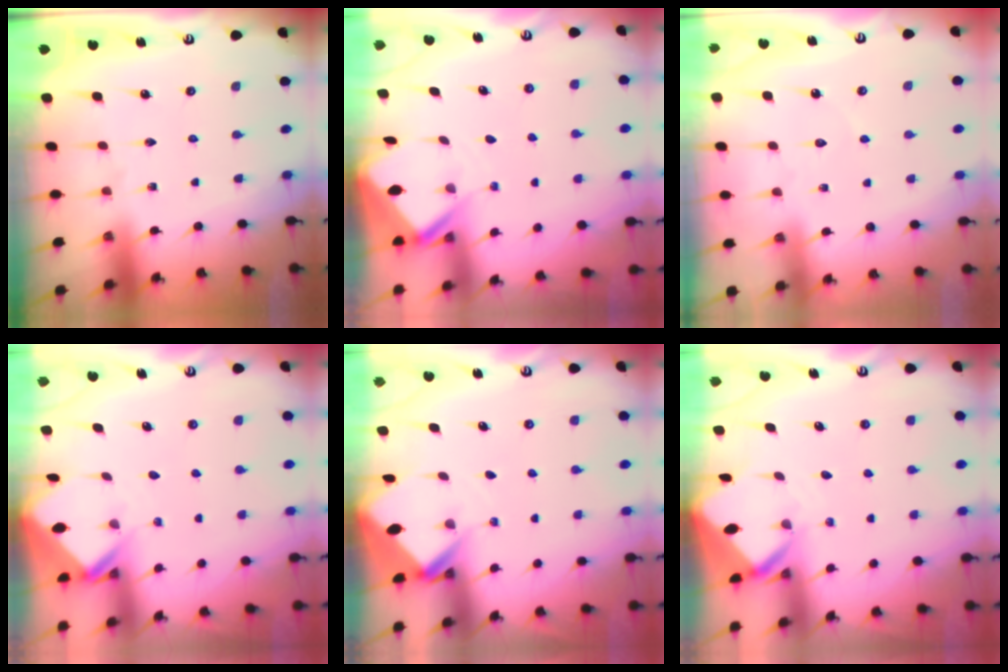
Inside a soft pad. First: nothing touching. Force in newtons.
{"total": 3.1, "press": 3.1, "slide": 0.3}
{"total": 2.0, "press": 2.0, "slide": 0.2}
{"total": 2.6, "press": 2.6, "slide": 0.2}
{"total": 2.7, "press": 2.7, "slide": 0.1}
{"total": 3.0, "press": 3.0, "slide": 0.1}